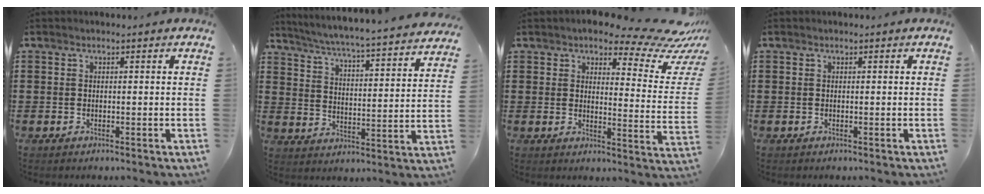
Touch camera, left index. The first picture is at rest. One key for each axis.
{"total": 4.6, "fx": 4.2, "fy": -1.0, "fz": 1.4, "tx": -0.049, "ty": -0.042, "tz": 0.062}
{"total": 8.8, "fx": 6.9, "fy": 1.8, "fz": 5.1, "tx": -0.084, "ty": -0.046, "tz": 0.117}
{"total": 0.0}